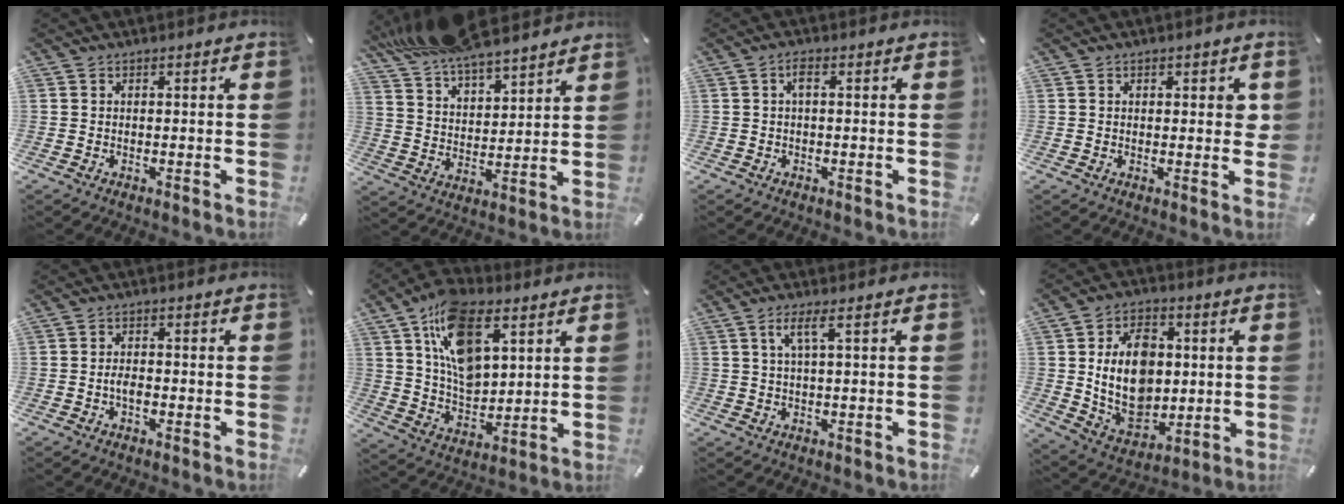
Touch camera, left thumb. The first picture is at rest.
{"total": 13.1, "force": [11.8, 3.5, 4.3], "torque": [-0.111, -0.070, 0.222]}
{"total": 2.0, "force": [0.1, 0.7, 1.9], "torque": [-0.039, 0.006, 0.000]}
{"total": 2.8, "force": [0.5, 1.5, 2.3], "torque": [-0.028, 0.000, 0.004]}
{"total": 2.6, "force": [-1.1, 1.3, 1.9], "torque": [-0.036, 0.007, -0.020]}
{"total": 16.6, "force": [7.9, 9.6, 11.0], "torque": [-0.207, -0.018, 0.142]}
{"total": 4.2, "force": [1.3, 0.5, 3.9], "torque": [-0.079, 0.001, 0.020]}
{"total": 15.7, "force": [1.4, 11.8, 10.2], "torque": [-0.188, 0.003, 0.030]}